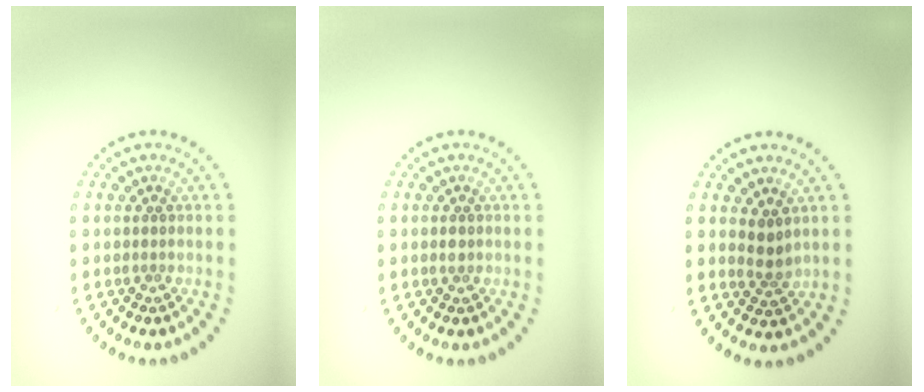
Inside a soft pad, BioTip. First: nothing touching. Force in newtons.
{"total": 0.7, "press": 0.6, "slide": 0.2}
{"total": 1.7, "press": 1.4, "slide": 1.0}